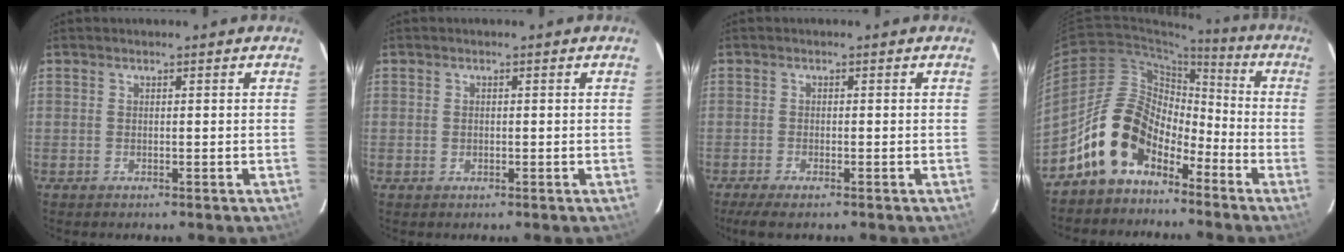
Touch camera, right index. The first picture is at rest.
{"total": 0.8, "force": [-0.2, 0.7, 0.3], "torque": [-0.003, 0.000, -0.004]}
{"total": 4.3, "force": [-3.2, 0.7, 2.7], "torque": [-0.063, -0.018, -0.057]}
{"total": 13.0, "force": [-8.5, 7.7, 6.1], "torque": [-0.116, 0.027, -0.148]}